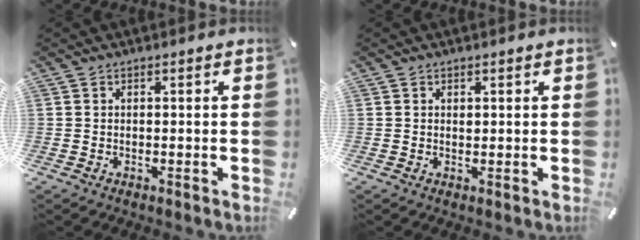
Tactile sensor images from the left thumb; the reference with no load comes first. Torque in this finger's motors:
{"motor_torque": [0.16, 0.13, 0.15, -0.29, -0.04]}